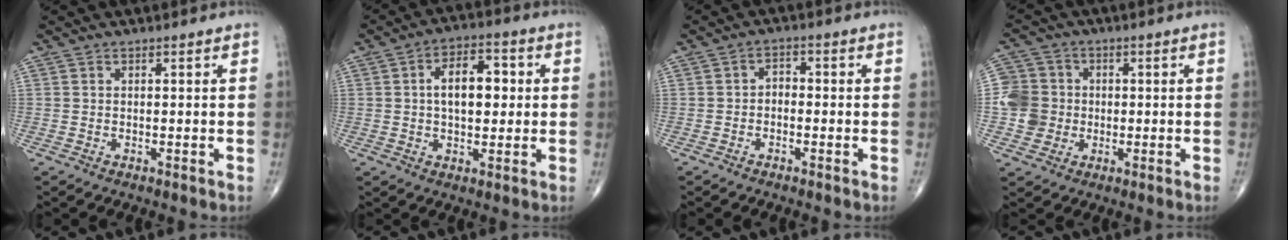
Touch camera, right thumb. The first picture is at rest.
{"total": 9.5, "force": [1.1, 5.4, 7.8], "torque": [-0.102, 0.015, 0.014]}
{"total": 2.2, "force": [-0.7, 1.5, 1.3], "torque": [-0.009, 0.016, -0.022]}
{"total": 8.0, "force": [-0.8, 7.7, 1.9], "torque": [-0.013, 0.013, -0.019]}